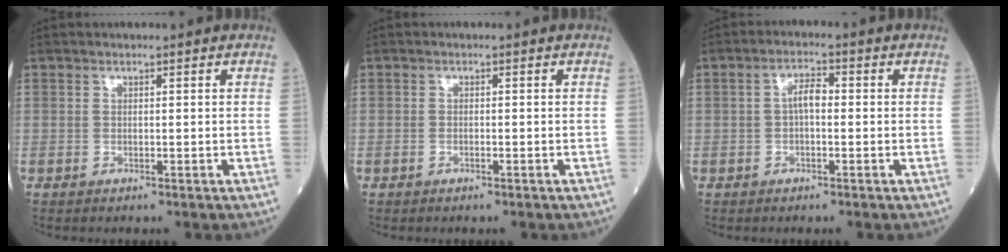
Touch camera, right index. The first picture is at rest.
{"total": 0.5, "force": [-0.3, 0.2, 0.3], "torque": [-0.011, 0.000, -0.005]}
{"total": 3.0, "force": [-0.2, 1.2, 2.8], "torque": [-0.046, 0.011, -0.005]}